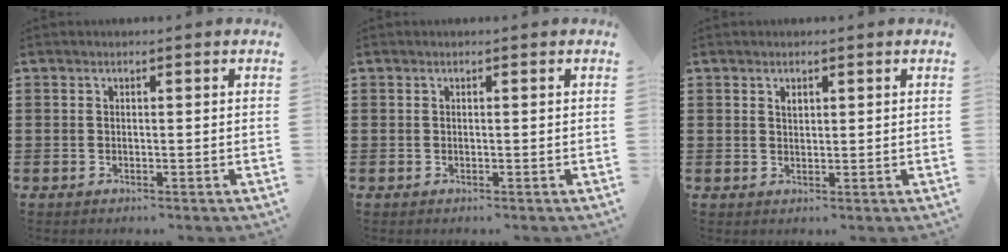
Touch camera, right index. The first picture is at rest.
{"total": 0.0}
{"total": 1.0, "force": [0.6, 0.6, 0.5], "torque": [-0.012, 0.003, 0.012]}